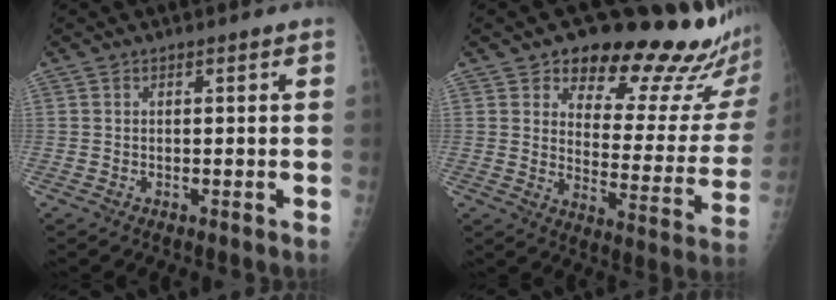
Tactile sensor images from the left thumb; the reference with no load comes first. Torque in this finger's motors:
{"motor_torque": [0.13, 0.37, -0.32, -0.66, 0.09]}